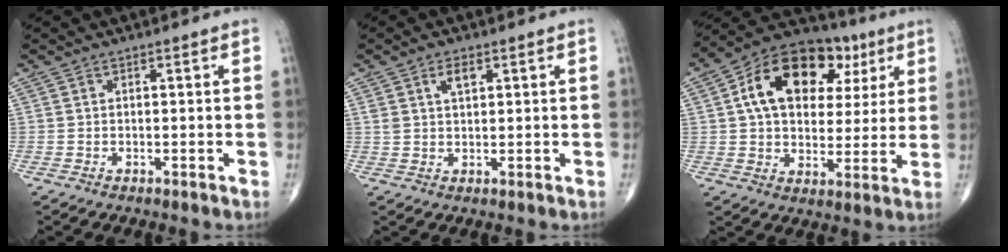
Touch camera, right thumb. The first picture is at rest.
{"total": 3.4, "force": [1.7, 1.7, 2.4], "torque": [-0.038, -0.006, 0.032]}
{"total": 20.0, "force": [6.4, 12.8, 13.9], "torque": [-0.188, 0.012, 0.096]}